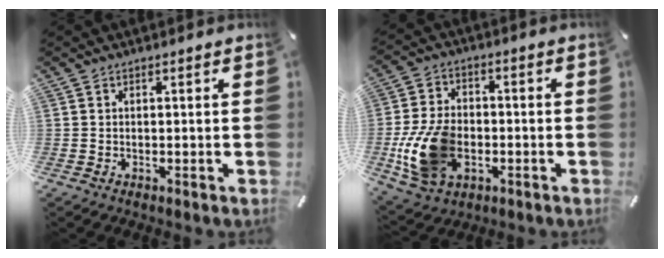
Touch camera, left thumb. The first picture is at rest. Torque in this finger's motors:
{"motor_torque": [2.18, 2.83, 1.52, 0.29, 0.24]}